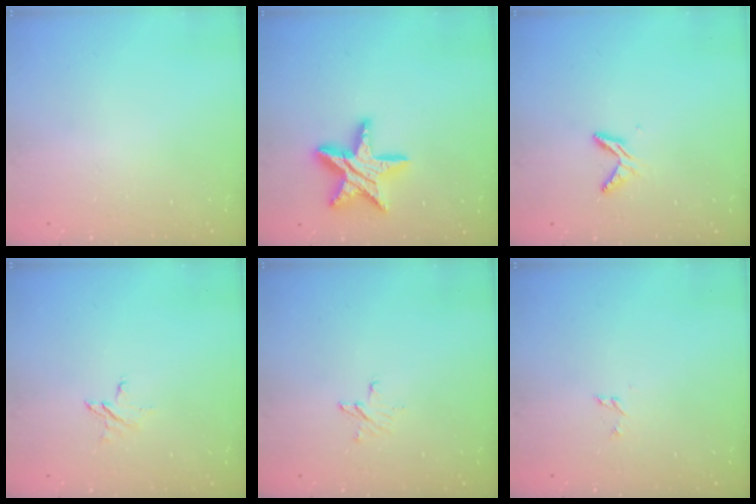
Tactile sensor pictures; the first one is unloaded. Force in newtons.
{"total": 16.6, "press": 16.6, "slide": 1.4}
{"total": 6.6, "press": 6.6, "slide": 0.5}
{"total": 3.5, "press": 3.5, "slide": 0.3}
{"total": 4.1, "press": 4.1, "slide": 0.4}
{"total": 3.4, "press": 3.4, "slide": 0.3}